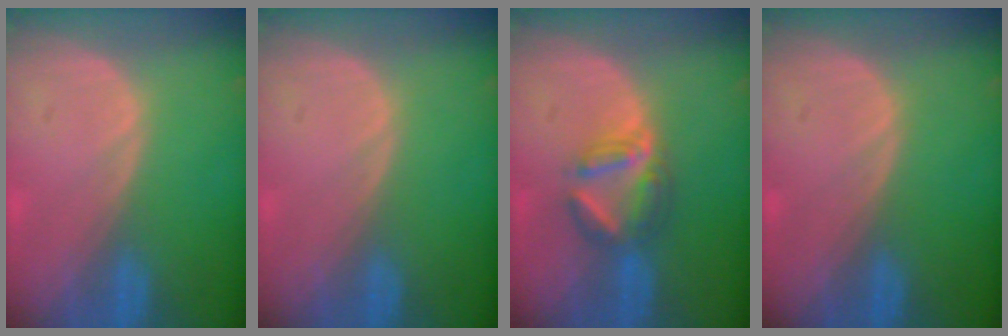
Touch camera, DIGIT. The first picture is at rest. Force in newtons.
{"total": 0.0}
{"total": 5.9, "press": 5.4, "slide": 2.3}
{"total": 0.0}